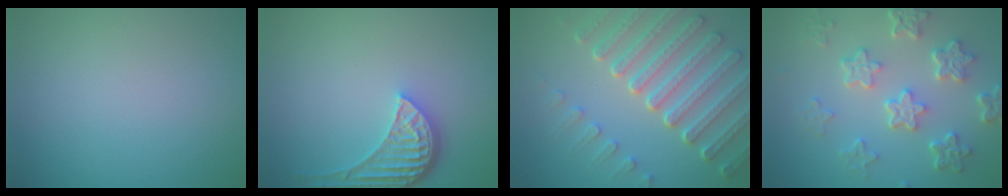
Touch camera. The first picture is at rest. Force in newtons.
{"total": 4.1, "press": 3.4, "slide": 2.4}
{"total": 7.3, "press": 5.5, "slide": 4.8}
{"total": 5.7, "press": 4.2, "slide": 3.8}